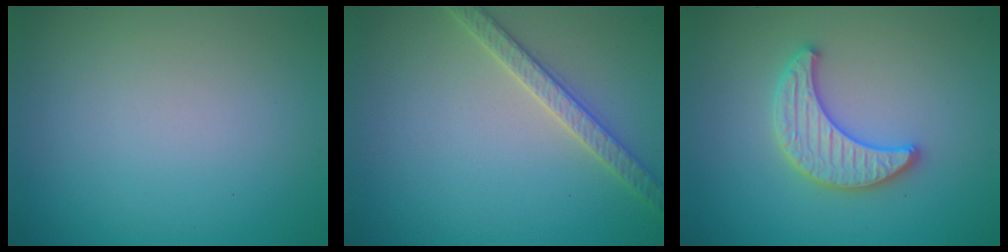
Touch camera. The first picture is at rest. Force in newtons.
{"total": 2.7, "press": 2.7, "slide": 0.3}
{"total": 3.4, "press": 3.3, "slide": 0.6}